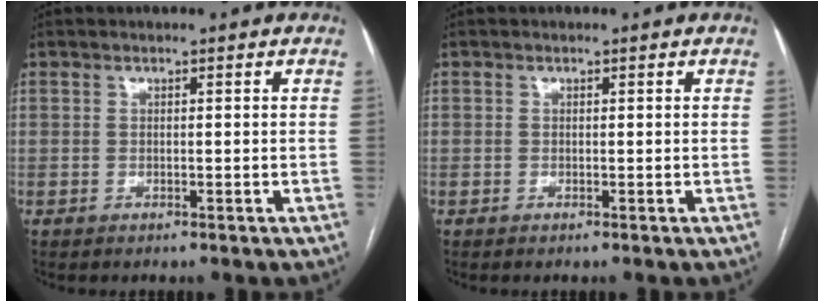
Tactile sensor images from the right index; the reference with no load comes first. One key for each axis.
{"total": 0.0}